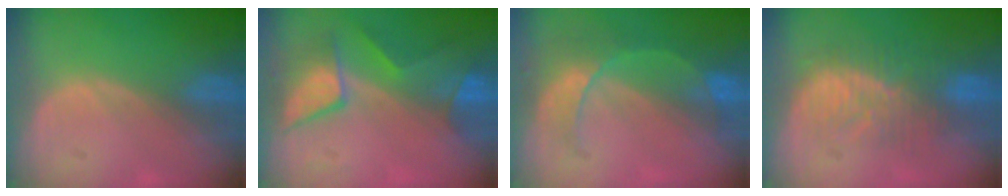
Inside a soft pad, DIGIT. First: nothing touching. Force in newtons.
{"total": 7.8, "press": 7.6, "slide": 1.5}
{"total": 7.9, "press": 6.9, "slide": 3.8}
{"total": 8.4, "press": 8.2, "slide": 1.9}